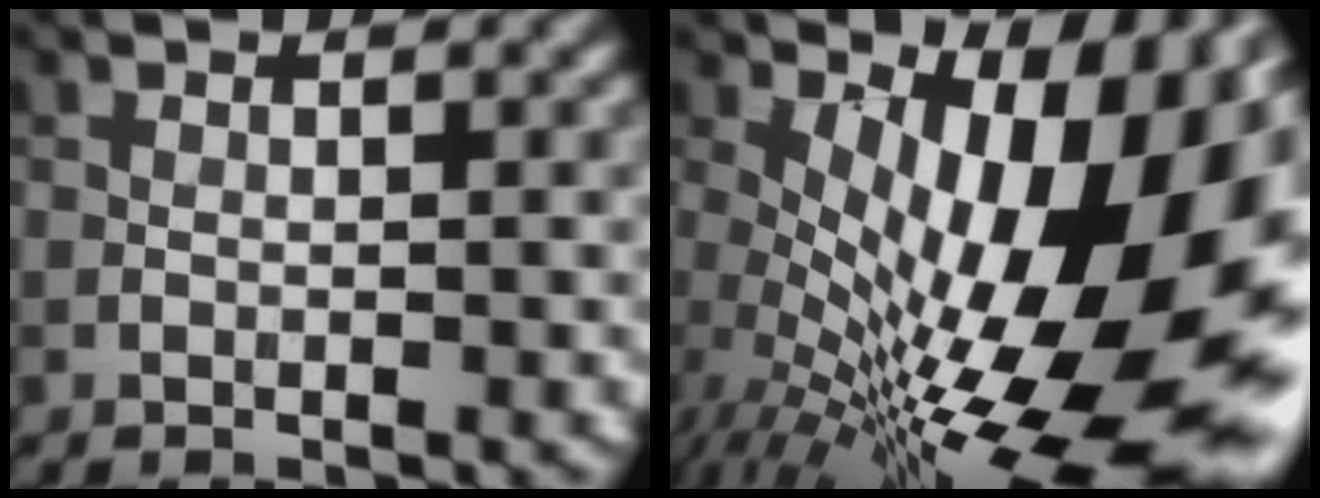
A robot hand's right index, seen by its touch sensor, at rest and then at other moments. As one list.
[{"total": 18.3, "force": [-0.1, 7.5, 16.7], "torque": [-0.219, 0.000, 0.004]}]